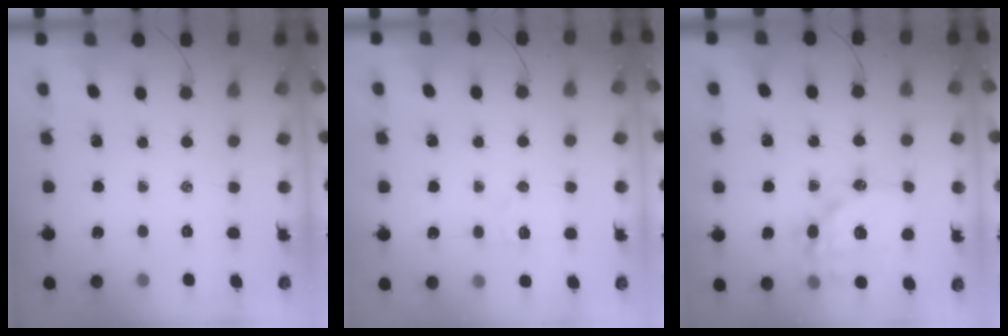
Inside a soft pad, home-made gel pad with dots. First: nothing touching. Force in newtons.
{"total": 4.6, "press": 4.4, "slide": 1.1}
{"total": 15.8, "press": 15.4, "slide": 3.4}